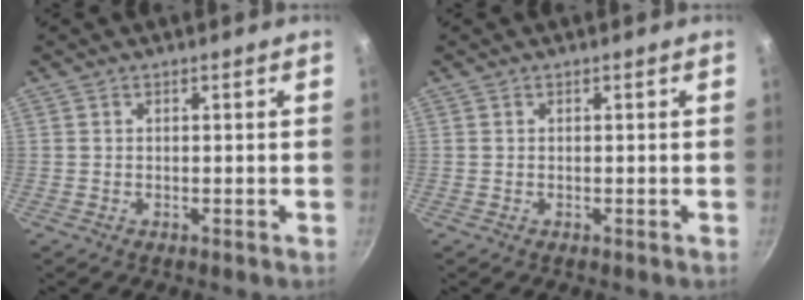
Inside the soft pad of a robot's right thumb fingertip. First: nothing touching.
{"total": 0.0}